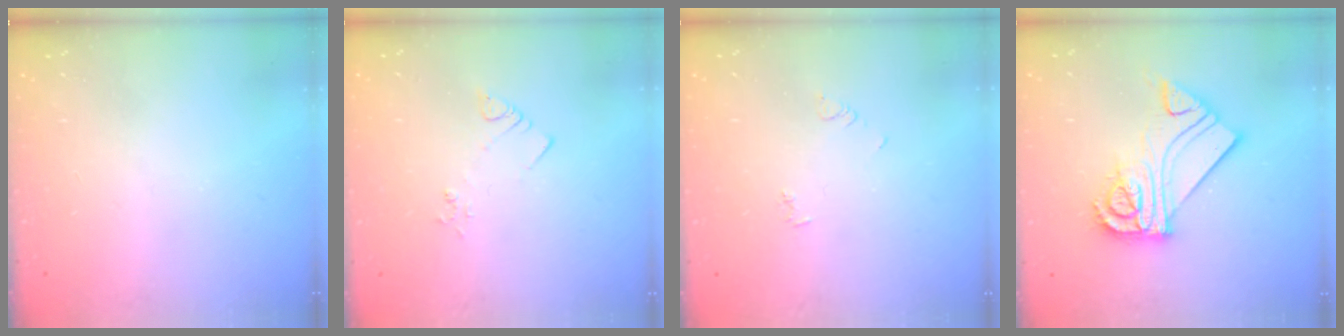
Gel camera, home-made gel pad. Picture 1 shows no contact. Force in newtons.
{"total": 2.4, "press": 2.4, "slide": 0.4}
{"total": 3.1, "press": 3.1, "slide": 0.4}
{"total": 13.3, "press": 13.3, "slide": 1.3}